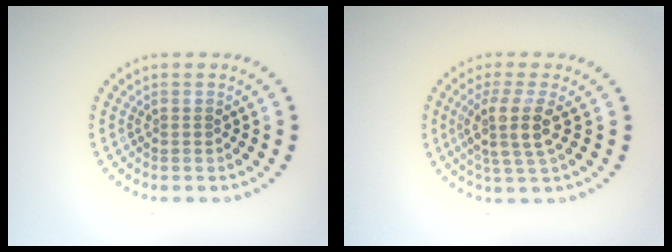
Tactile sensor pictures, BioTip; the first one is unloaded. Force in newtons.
{"total": 3.5, "press": 2.8, "slide": 2.1}